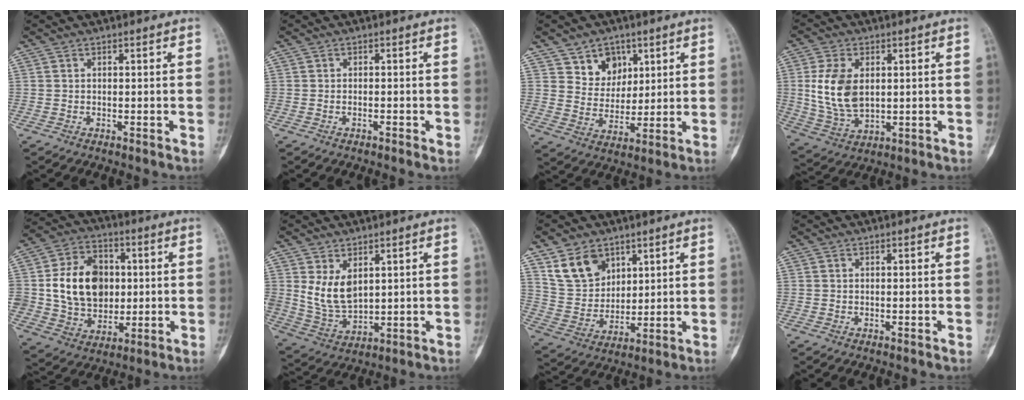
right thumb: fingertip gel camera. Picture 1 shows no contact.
{"total": 1.0, "force": [-0.4, 0.3, 0.8], "torque": [-0.017, 0.005, -0.006]}
{"total": 7.7, "force": [4.3, 6.1, 2.0], "torque": [0.003, -0.026, 0.081]}
{"total": 11.3, "force": [1.6, 7.2, 8.6], "torque": [-0.164, -0.009, 0.043]}
{"total": 16.8, "force": [1.5, 13.0, 10.6], "torque": [-0.148, 0.007, 0.033]}
{"total": 8.3, "force": [3.0, 5.1, 5.9], "torque": [-0.100, -0.023, 0.080]}
{"total": 10.7, "force": [6.2, 7.5, 4.4], "torque": [-0.061, -0.032, 0.132]}
{"total": 0.0}